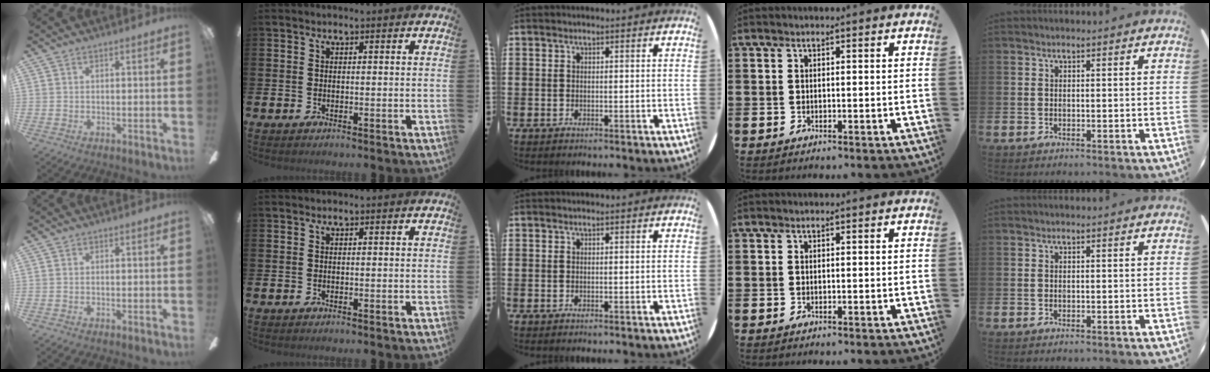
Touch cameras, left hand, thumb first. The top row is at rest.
{}